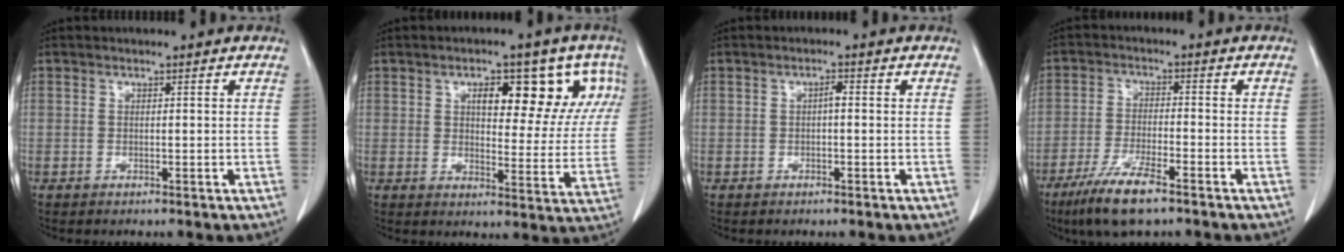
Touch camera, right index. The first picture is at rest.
{"total": 12.3, "force": [5.7, 5.4, 9.4], "torque": [-0.101, 0.013, 0.074]}
{"total": 1.2, "force": [-0.1, 0.3, 1.1], "torque": [-0.019, 0.003, -0.001]}
{"total": 8.5, "force": [-5.8, 1.2, 6.1], "torque": [-0.123, -0.019, -0.104]}